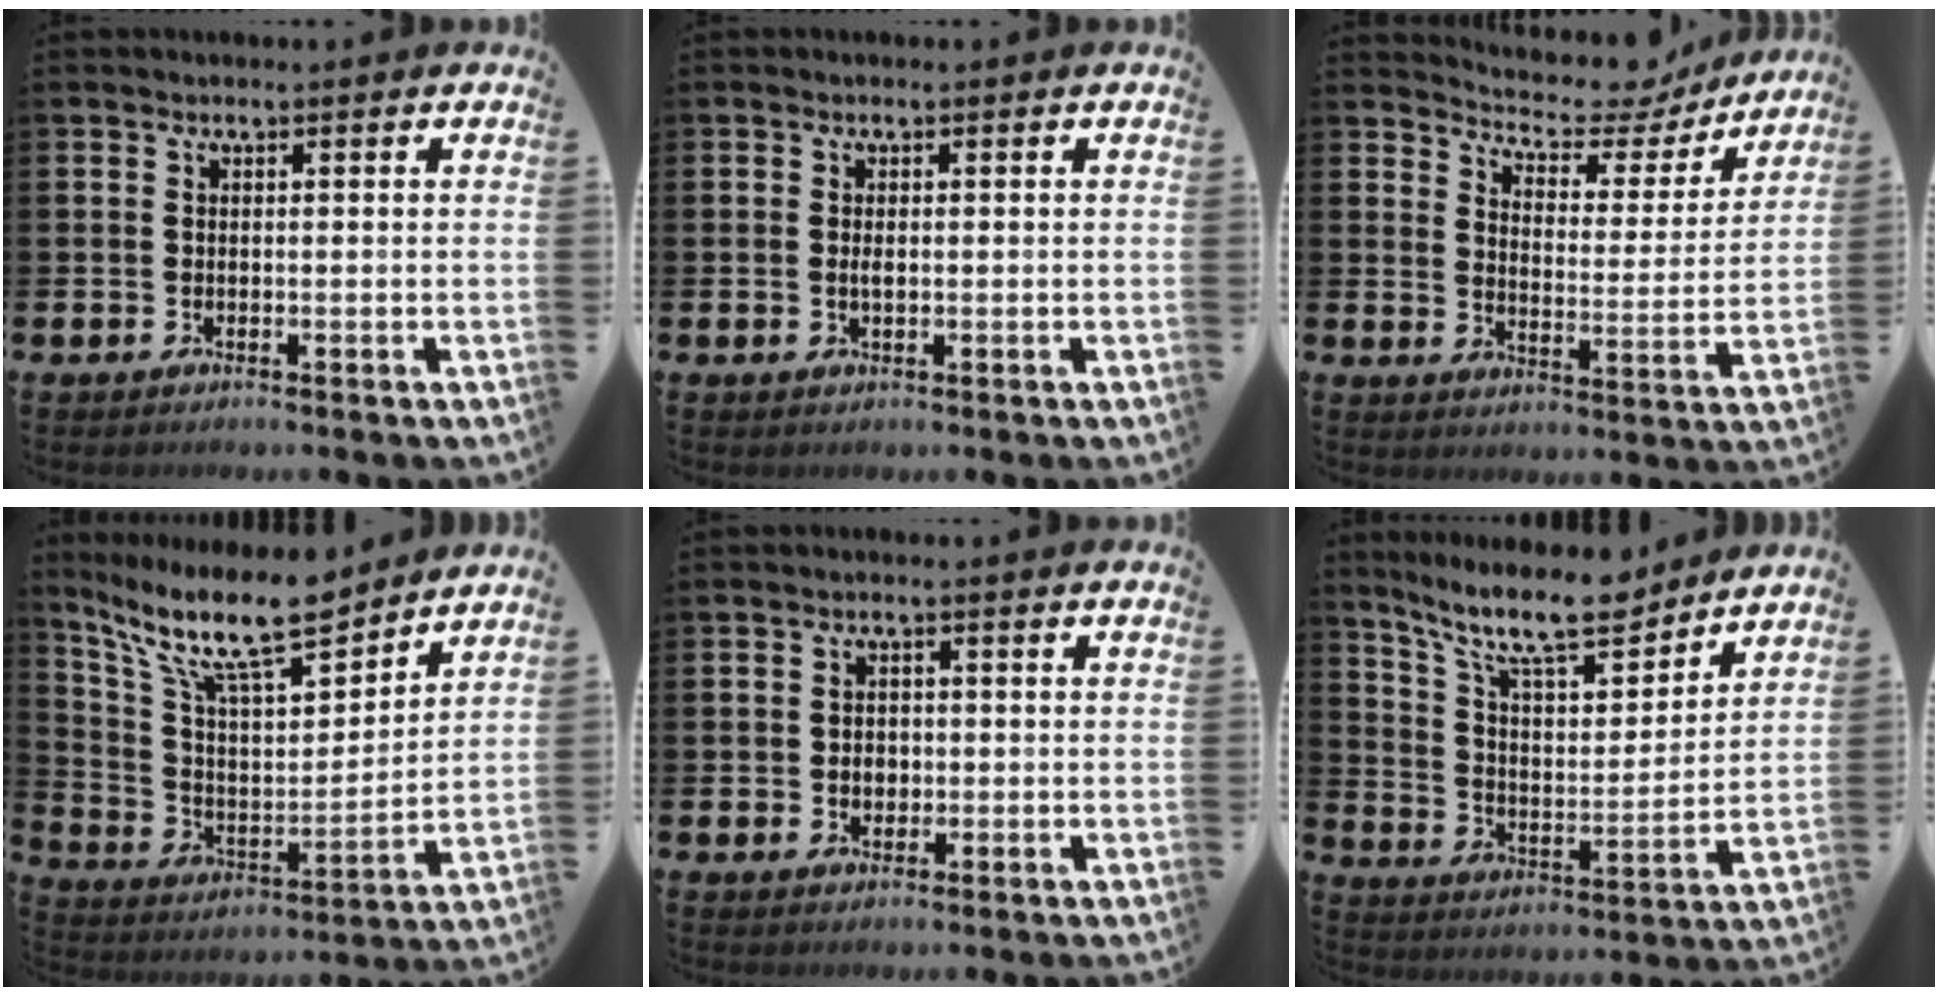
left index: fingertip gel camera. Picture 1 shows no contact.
{"total": 0.9, "force": [0.1, 0.4, 0.8], "torque": [-0.012, 0.001, -0.001]}
{"total": 6.5, "force": [6.1, 2.0, 1.0], "torque": [-0.042, -0.053, 0.101]}
{"total": 13.1, "force": [10.8, 2.9, 6.8], "torque": [-0.161, -0.058, 0.188]}
{"total": 2.1, "force": [-0.2, 1.7, 1.1], "torque": [-0.001, -0.001, -0.011]}
{"total": 12.4, "force": [10.6, 2.9, 5.9], "torque": [-0.132, -0.055, 0.186]}